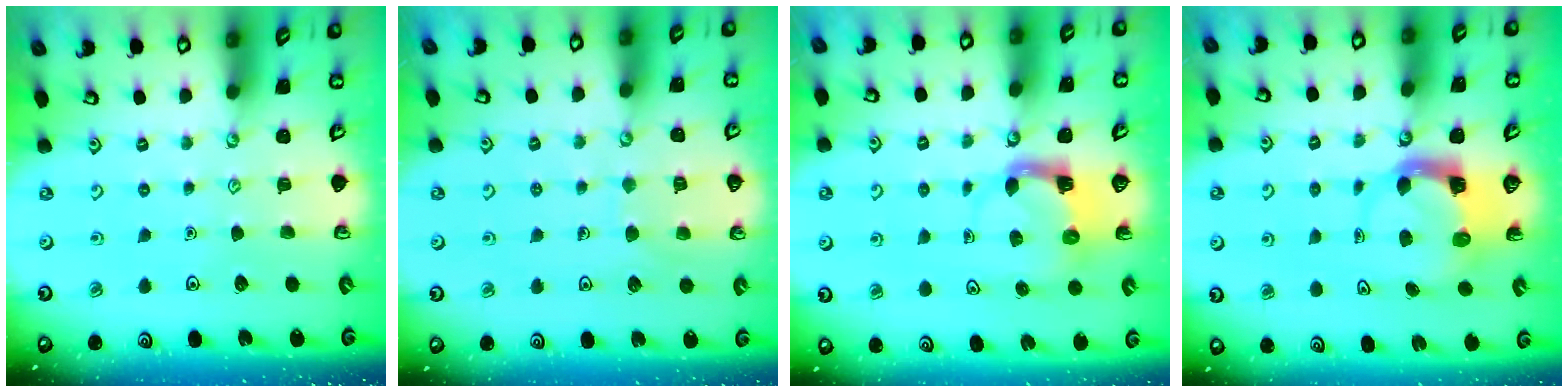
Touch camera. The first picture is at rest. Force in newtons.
{"total": 4.9, "press": 4.9, "slide": 0.4}
{"total": 3.7, "press": 3.7, "slide": 0.7}
{"total": 3.7, "press": 3.7, "slide": 0.5}